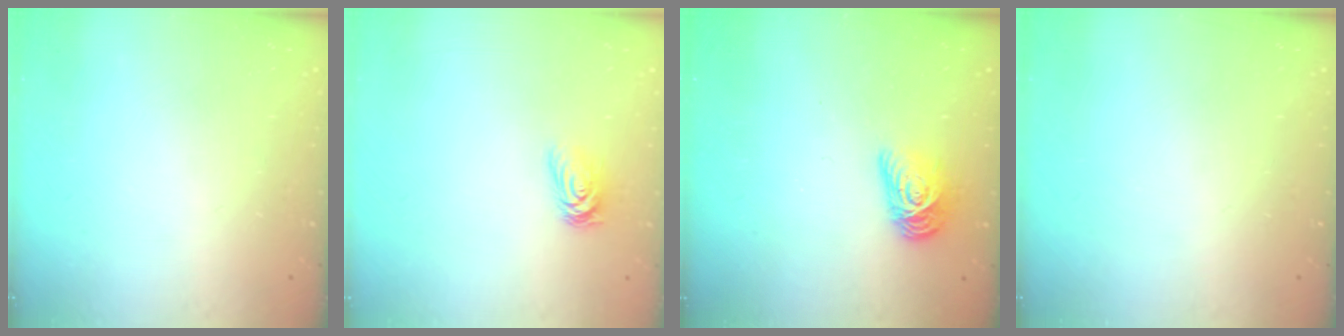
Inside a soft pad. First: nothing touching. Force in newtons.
{"total": 4.6, "press": 4.6, "slide": 0.7}
{"total": 10.6, "press": 10.6, "slide": 0.5}
{"total": 0.0}